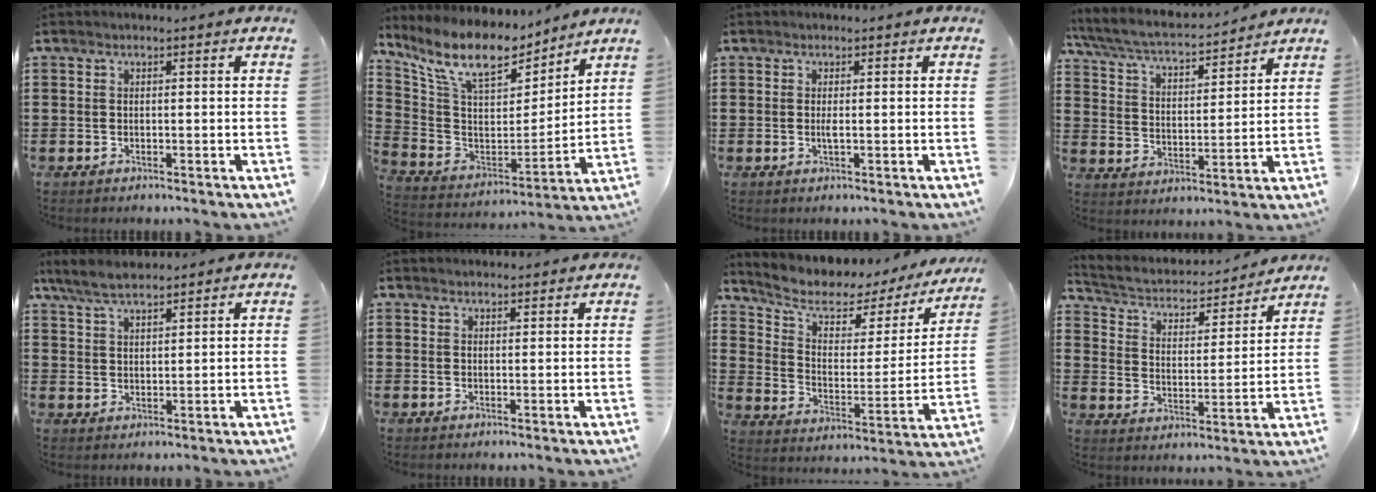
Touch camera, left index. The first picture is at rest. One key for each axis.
{"total": 11.8, "fx": 9.2, "fy": 3.9, "fz": 6.3, "tx": -0.154, "ty": -0.050, "tz": 0.162}
{"total": 1.2, "fx": 0.0, "fy": 0.1, "fz": 1.2, "tx": -0.024, "ty": -0.002, "tz": 0.000}
{"total": 5.7, "fx": 5.1, "fy": 0.8, "fz": 2.2, "tx": -0.068, "ty": -0.033, "tz": 0.083}
{"total": 5.1, "fx": 4.3, "fy": 1.3, "fz": 2.5, "tx": -0.061, "ty": -0.005, "tz": 0.080}
{"total": 1.5, "fx": 1.5, "fy": 0.3, "fz": 0.1, "tx": -0.004, "ty": 0.002, "tz": 0.029}
{"total": 6.6, "fx": 4.7, "fy": 3.1, "fz": 3.4, "tx": -0.087, "ty": -0.033, "tz": 0.076}
{"total": 3.2, "fx": 2.8, "fy": 1.3, "fz": 0.9, "tx": -0.037, "ty": -0.024, "tz": 0.038}